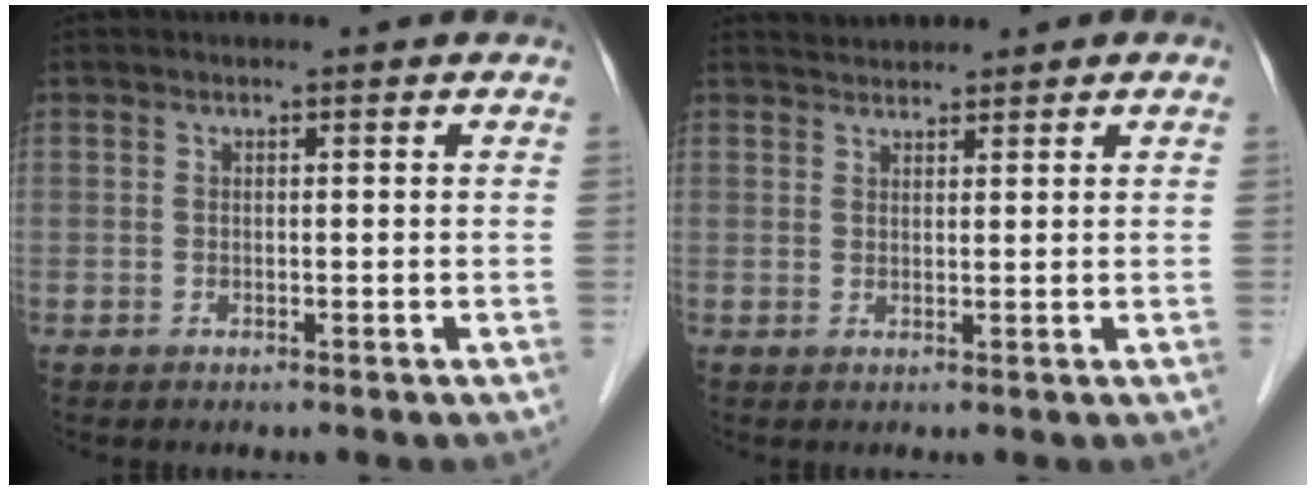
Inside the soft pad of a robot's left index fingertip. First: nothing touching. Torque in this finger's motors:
{"motor_torque": [0.09, -0.54, 0.42, 0.07]}